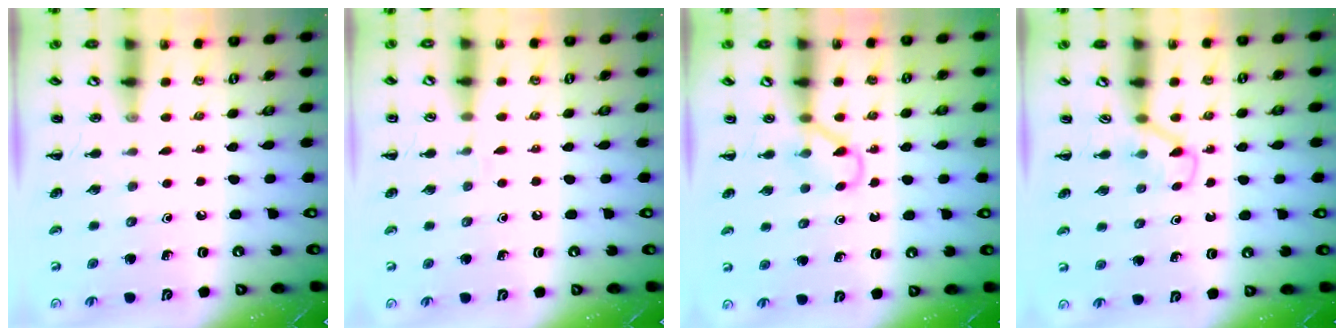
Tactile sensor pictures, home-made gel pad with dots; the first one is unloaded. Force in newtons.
{"total": 3.3, "press": 3.1, "slide": 1.2}
{"total": 3.2, "press": 3.1, "slide": 1.0}
{"total": 3.1, "press": 2.9, "slide": 1.1}